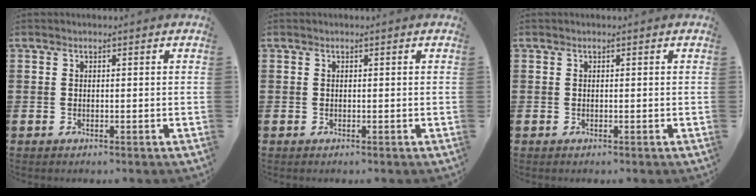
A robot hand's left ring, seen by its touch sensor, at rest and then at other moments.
{"total": 0.0}
{"total": 0.0}